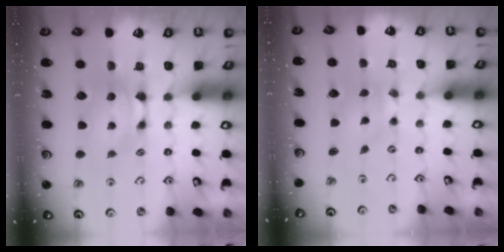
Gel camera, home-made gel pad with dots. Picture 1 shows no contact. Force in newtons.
{"total": 2.7, "press": 2.6, "slide": 1.0}